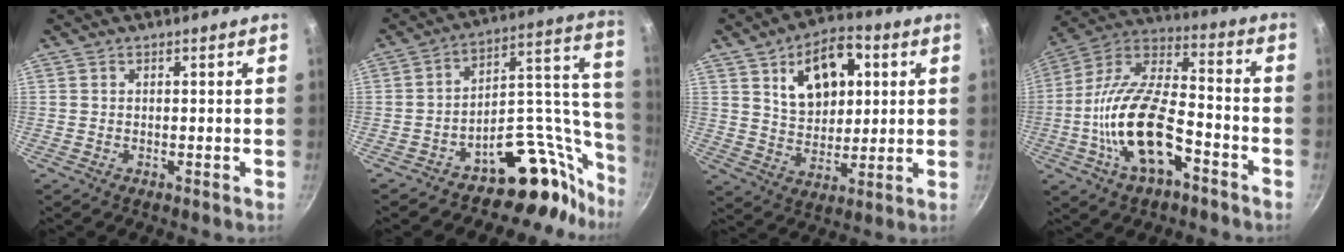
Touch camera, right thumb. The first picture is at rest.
{"total": 18.4, "force": [-13.2, 8.2, 9.9], "torque": [-0.049, 0.164, -0.194]}
{"total": 14.0, "force": [4.9, 8.7, 9.9], "torque": [-0.118, -0.008, 0.083]}
{"total": 19.1, "force": [-6.4, 8.9, 15.6], "torque": [-0.300, 0.050, -0.116]}